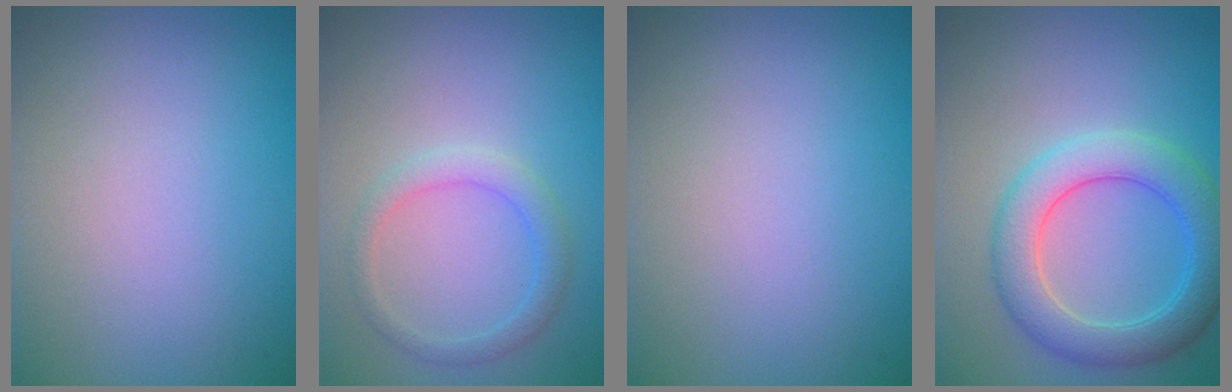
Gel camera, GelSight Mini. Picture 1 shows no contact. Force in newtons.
{"total": 2.1, "press": 2.0, "slide": 0.3}
{"total": 0.0}
{"total": 5.2, "press": 5.2, "slide": 0.3}